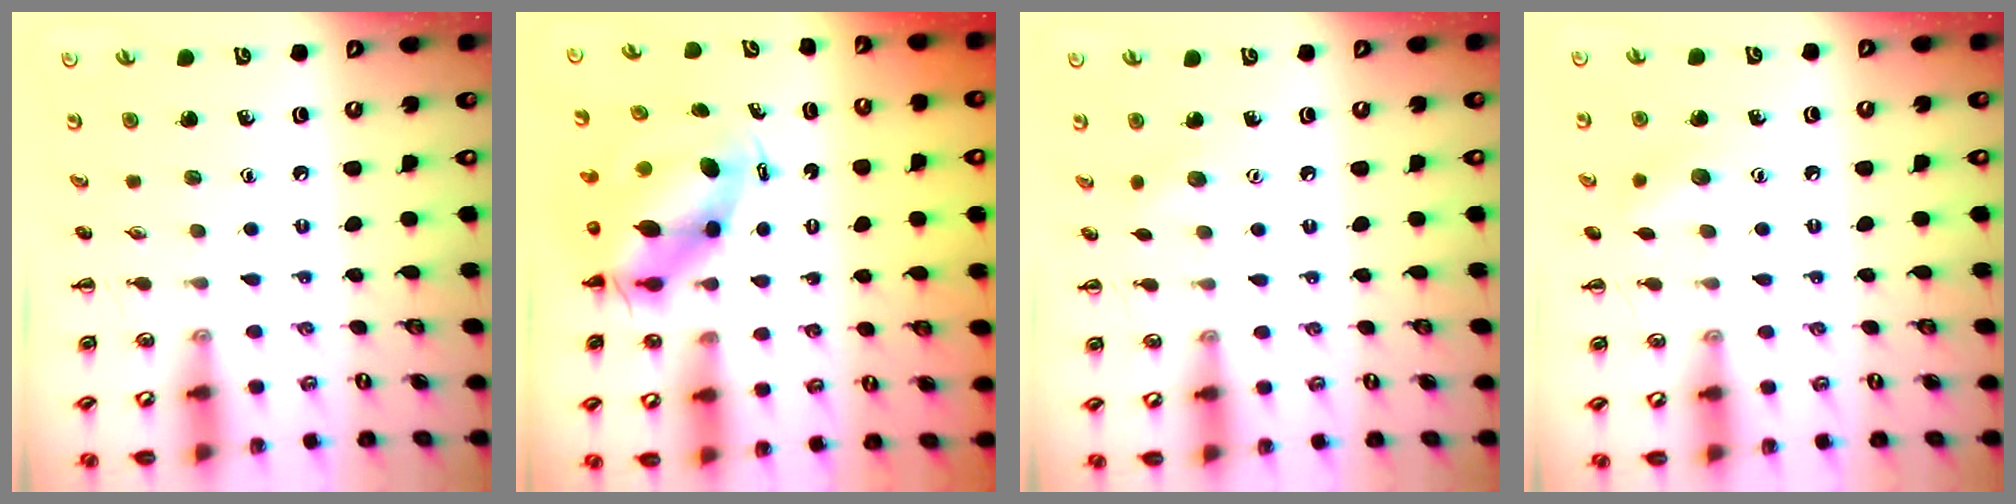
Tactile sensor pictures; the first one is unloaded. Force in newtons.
{"total": 7.7, "press": 7.5, "slide": 1.8}
{"total": 2.9, "press": 2.8, "slide": 0.7}
{"total": 6.9, "press": 6.7, "slide": 1.7}